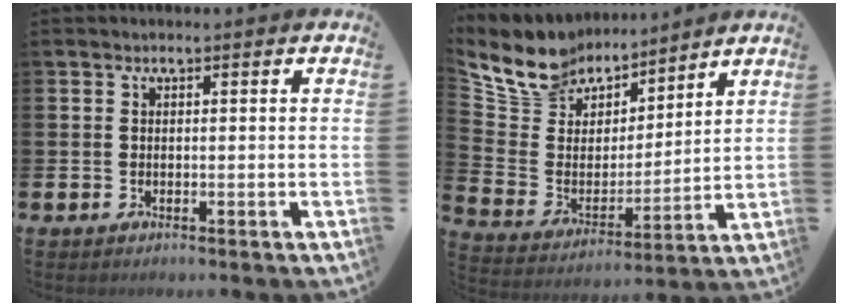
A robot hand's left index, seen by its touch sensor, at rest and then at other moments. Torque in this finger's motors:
{"motor_torque": [1.47, -0.67, 0.23, 0.01]}